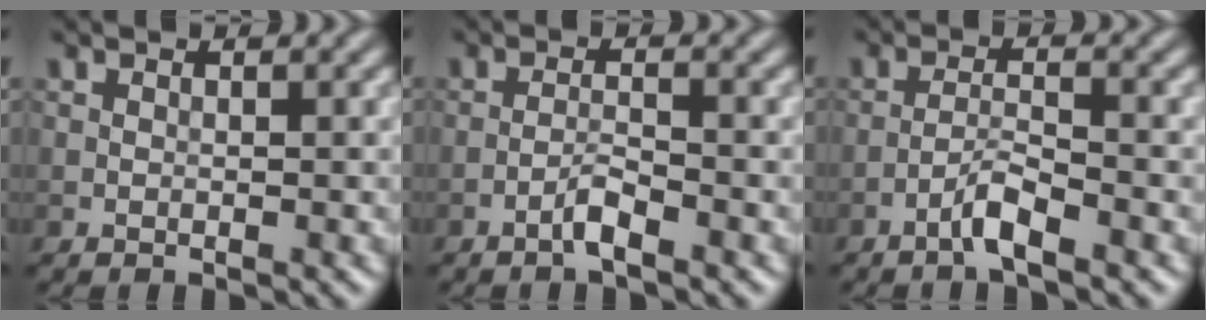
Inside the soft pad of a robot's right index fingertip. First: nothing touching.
{"total": 1.8, "force": [-1.2, 0.1, 1.2], "torque": [-0.023, 0.007, -0.028]}
{"total": 2.4, "force": [-1.7, 0.2, 1.7], "torque": [-0.032, 0.010, -0.038]}